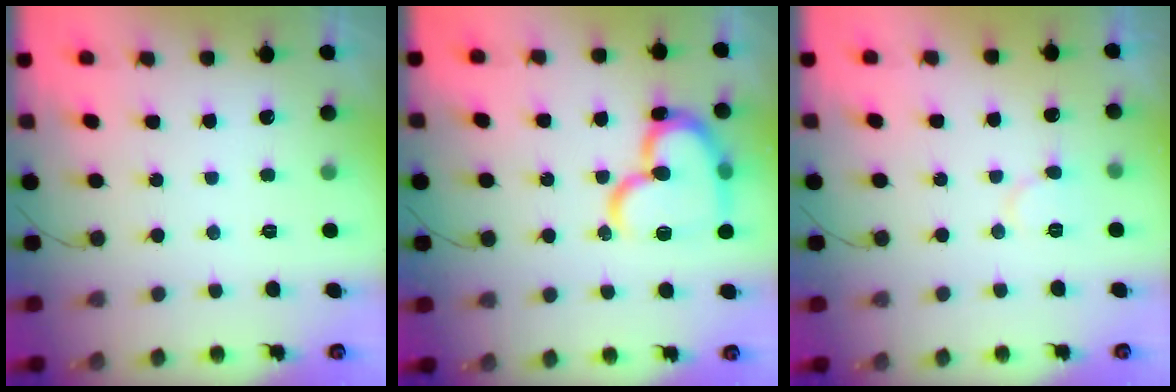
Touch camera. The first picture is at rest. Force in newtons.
{"total": 20.0, "press": 19.9, "slide": 2.1}
{"total": 7.2, "press": 7.2, "slide": 0.7}